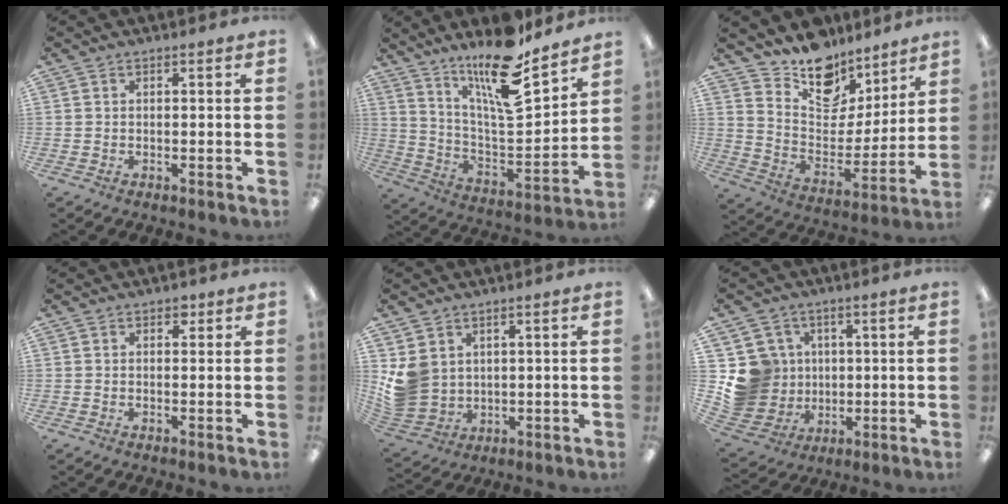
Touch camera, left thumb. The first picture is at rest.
{"total": 17.8, "force": [14.0, 3.9, 10.3], "torque": [-0.183, -0.106, 0.236]}
{"total": 14.4, "force": [12.0, 7.3, 3.5], "torque": [-0.072, -0.098, 0.219]}
{"total": 1.6, "force": [0.9, 1.1, 0.6], "torque": [0.003, -0.003, 0.013]}
{"total": 7.5, "force": [2.5, 6.6, 2.3], "torque": [-0.066, -0.004, 0.054]}
{"total": 12.2, "force": [1.6, 11.7, 3.0], "torque": [-0.097, -0.003, 0.041]}